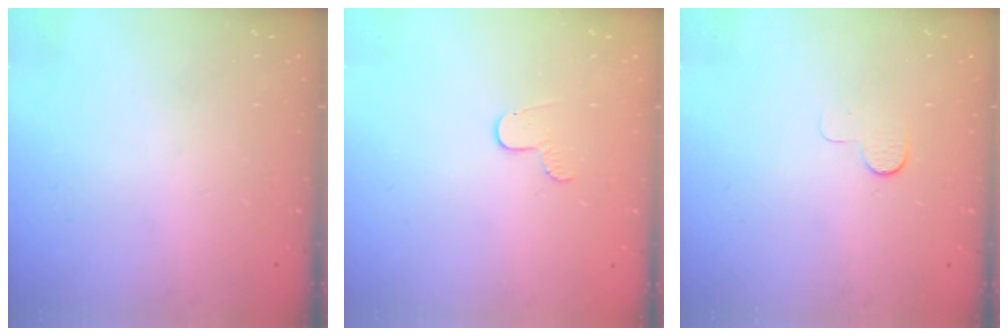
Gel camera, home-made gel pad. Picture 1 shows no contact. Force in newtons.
{"total": 5.7, "press": 5.7, "slide": 0.5}
{"total": 4.1, "press": 4.1, "slide": 0.4}